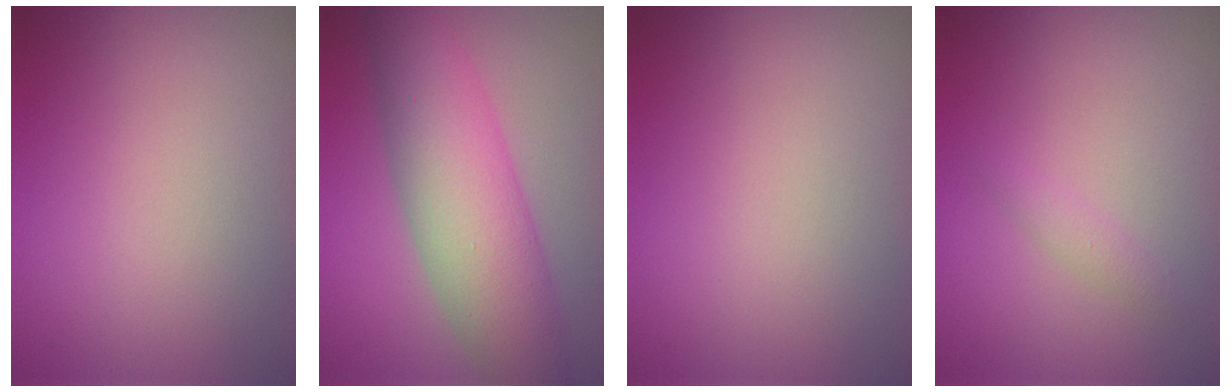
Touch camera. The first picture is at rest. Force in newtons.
{"total": 8.3, "press": 8.3, "slide": 0.2}
{"total": 0.0}
{"total": 0.9, "press": 0.9, "slide": 0.1}